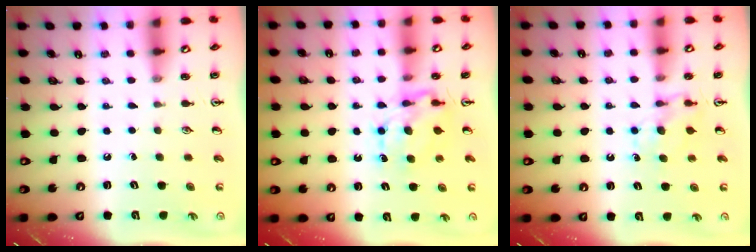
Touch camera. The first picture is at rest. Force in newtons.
{"total": 6.8, "press": 6.8, "slide": 0.6}
{"total": 6.1, "press": 6.1, "slide": 0.4}